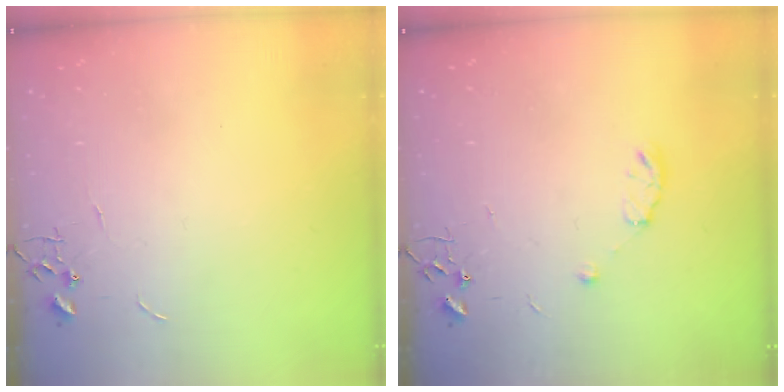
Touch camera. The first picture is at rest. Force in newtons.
{"total": 6.3, "press": 6.3, "slide": 0.8}